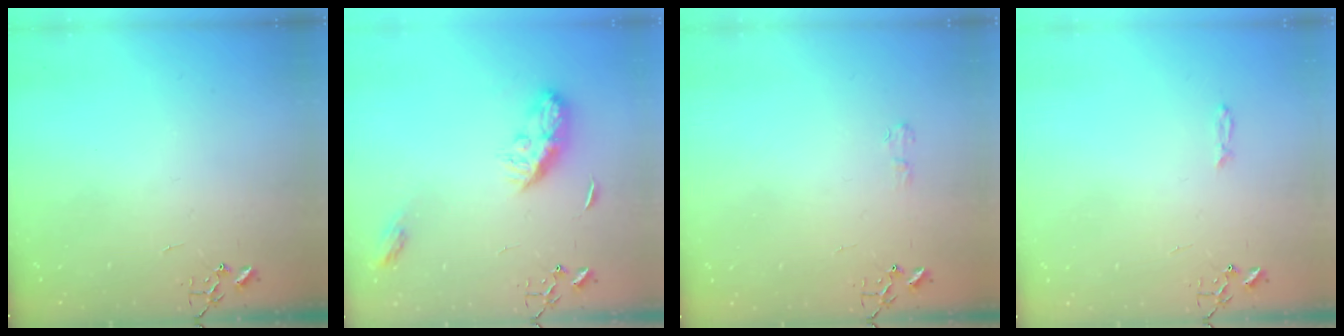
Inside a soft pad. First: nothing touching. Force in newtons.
{"total": 9.7, "press": 9.7, "slide": 0.1}
{"total": 4.2, "press": 4.2, "slide": 0.5}
{"total": 3.4, "press": 3.4, "slide": 0.4}